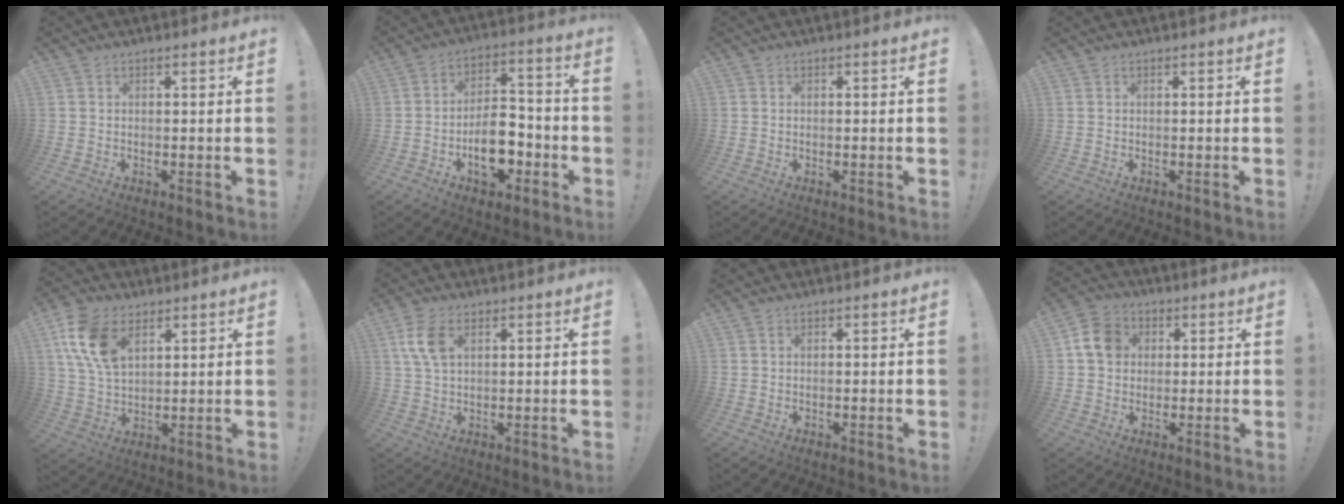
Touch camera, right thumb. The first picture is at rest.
{"total": 13.0, "force": [-5.8, 8.0, 8.4], "torque": [-0.127, 0.050, -0.092]}
{"total": 0.0}
{"total": 0.0}
{"total": 13.6, "force": [6.3, 8.6, 8.5], "torque": [-0.171, -0.009, 0.122]}
{"total": 7.4, "force": [2.8, 4.2, 5.4], "torque": [-0.120, 0.002, 0.053]}
{"total": 0.0}
{"total": 8.7, "force": [2.0, 7.3, 4.2], "torque": [-0.068, 0.014, 0.044]}